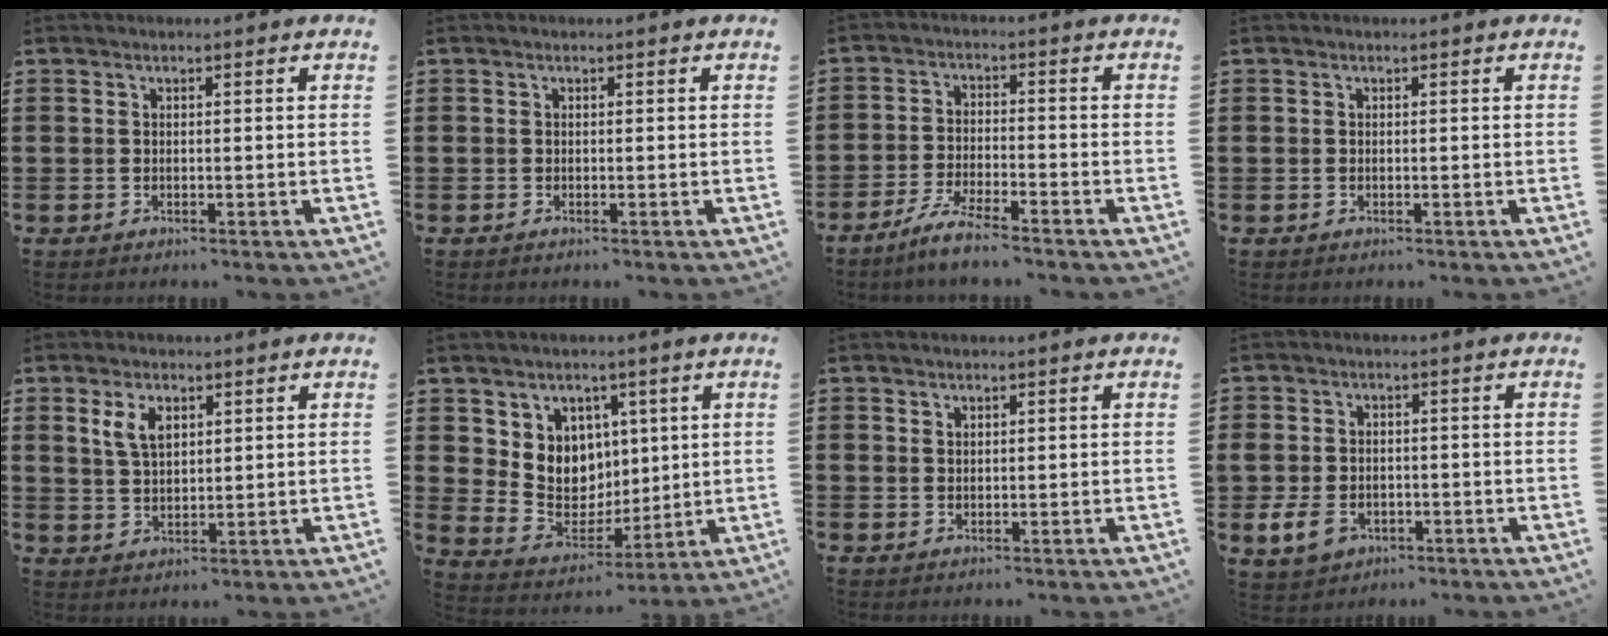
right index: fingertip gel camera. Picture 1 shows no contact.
{"total": 0.0}
{"total": 4.9, "force": [-4.4, 0.0, 2.1], "torque": [-0.050, -0.006, -0.087]}
{"total": 0.0}
{"total": 4.2, "force": [2.0, 2.2, 3.0], "torque": [-0.067, 0.009, 0.034]}
{"total": 7.6, "force": [3.1, 6.9, 0.8], "torque": [-0.046, -0.031, 0.062]}
{"total": 0.9, "force": [0.8, 0.4, 0.1], "torque": [-0.003, 0.002, 0.015]}
{"total": 4.6, "force": [-1.6, 3.2, 2.9], "torque": [-0.083, -0.002, -0.037]}